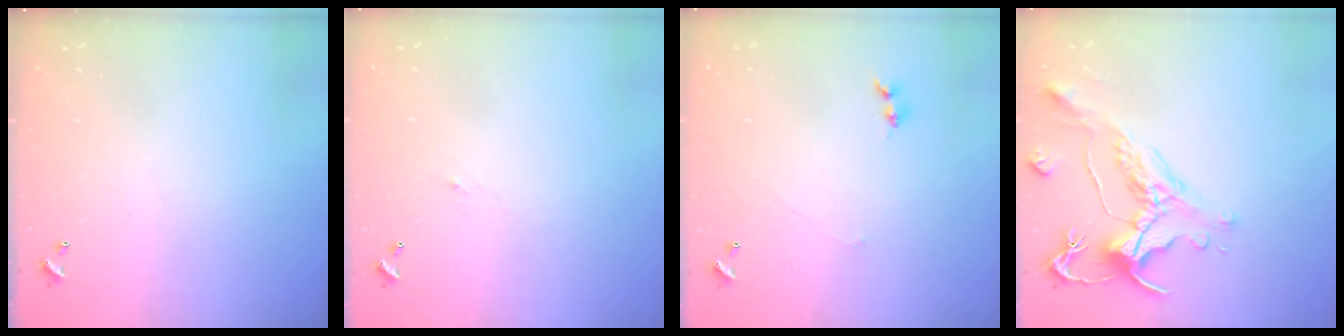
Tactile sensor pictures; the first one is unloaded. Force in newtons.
{"total": 0.8, "press": 0.7, "slide": 0.5}
{"total": 1.2, "press": 1.1, "slide": 0.3}
{"total": 1.6, "press": 0.9, "slide": 1.3}